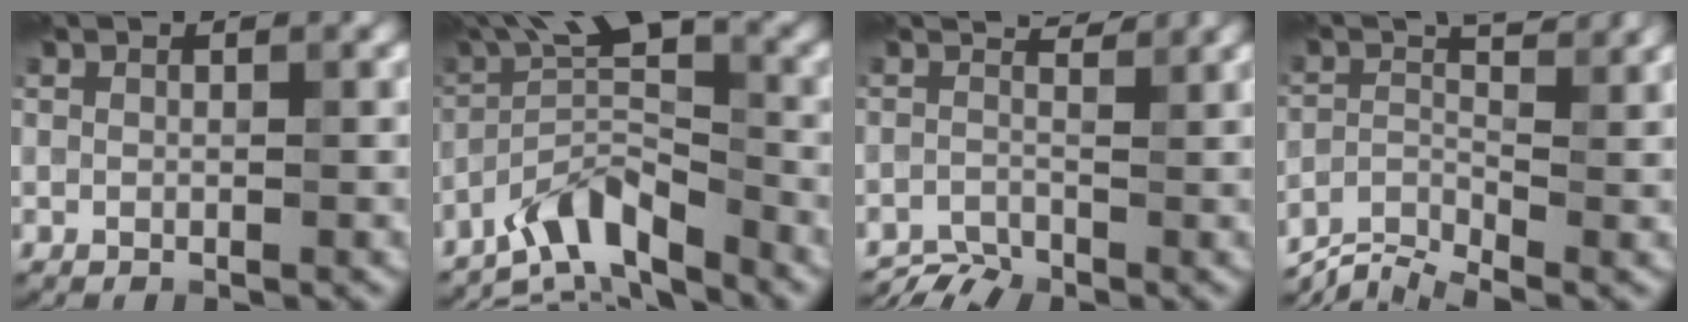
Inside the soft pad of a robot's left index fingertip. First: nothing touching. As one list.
[{"total": 7.4, "force": [-4.9, 1.8, 5.2], "torque": [-0.086, 0.015, -0.104]}, {"total": 2.4, "force": [-1.7, 0.9, 1.5], "torque": [-0.029, 0.005, -0.040]}, {"total": 3.8, "force": [-2.9, 1.0, 2.2], "torque": [-0.047, -0.004, -0.068]}]